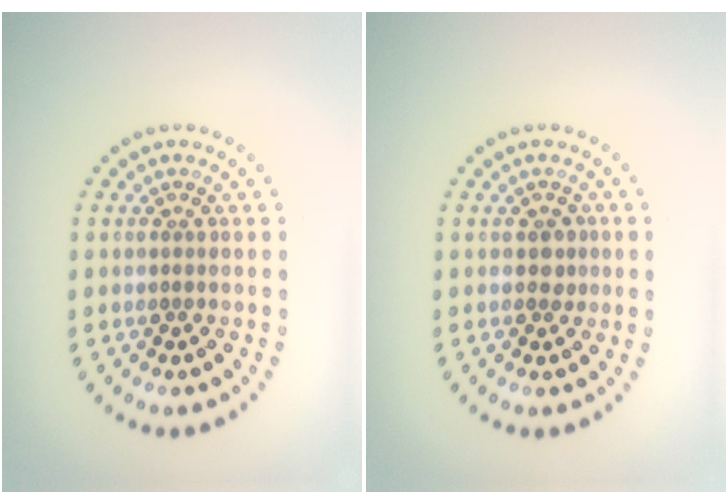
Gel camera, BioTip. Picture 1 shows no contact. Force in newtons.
{"total": 1.2, "press": 1.2, "slide": 0.3}